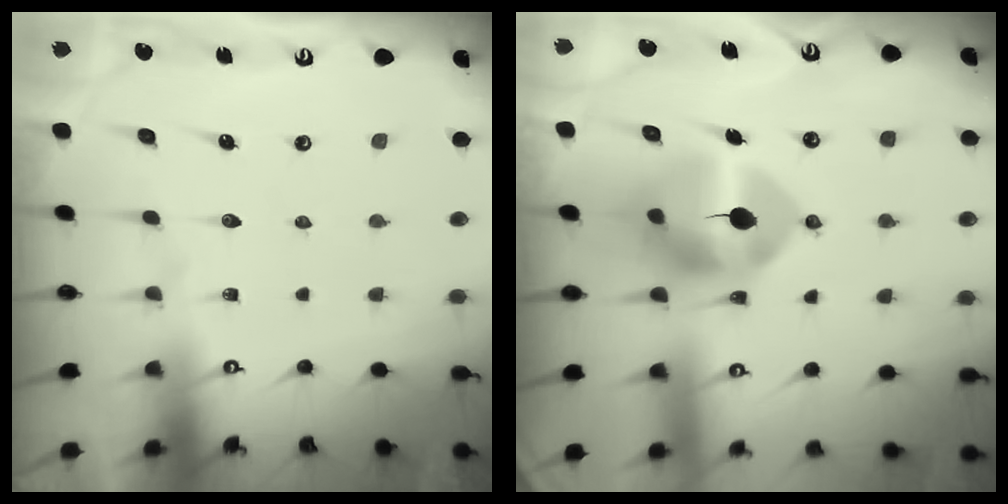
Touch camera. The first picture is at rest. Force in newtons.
{"total": 11.1, "press": 10.9, "slide": 1.8}